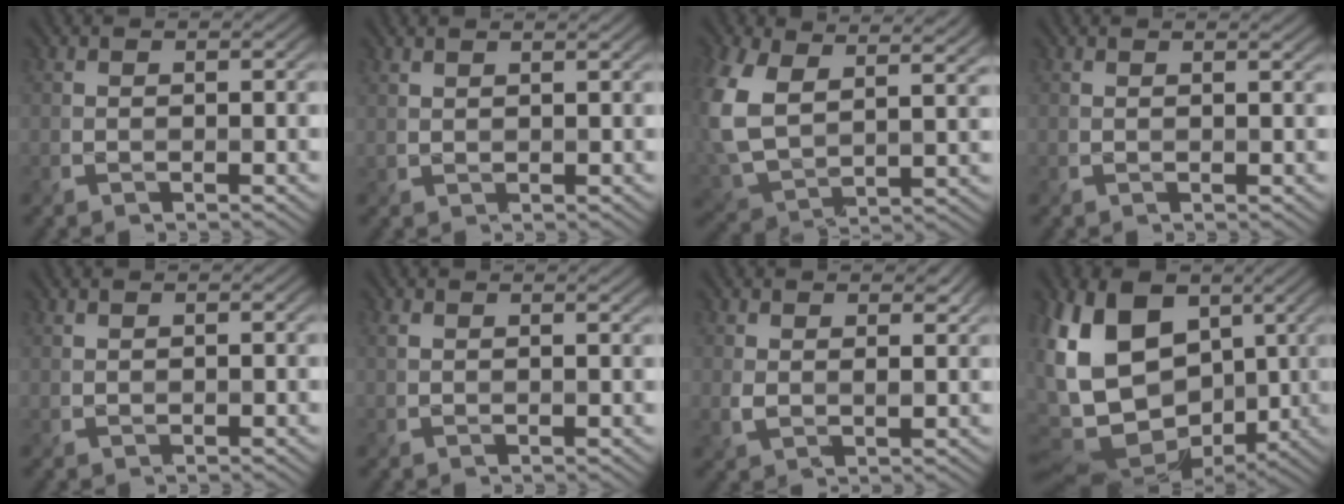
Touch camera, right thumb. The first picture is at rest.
{"total": 1.5, "force": [1.4, 0.1, 0.5], "torque": [-0.012, 0.000, 0.028]}
{"total": 13.3, "force": [5.4, 7.4, 9.7], "torque": [-0.248, -0.002, 0.106]}
{"total": 1.1, "force": [0.8, -0.1, 0.7], "torque": [-0.012, -0.006, 0.011]}
{"total": 0.7, "force": [0.7, 0.0, 0.0], "torque": [-0.009, 0.001, 0.019]}
{"total": 1.9, "force": [1.5, 0.3, 1.2], "torque": [-0.026, -0.002, 0.028]}
{"total": 2.5, "force": [1.6, 1.3, 1.4], "torque": [-0.033, -0.006, 0.032]}
{"total": 17.8, "force": [0.8, 12.3, 12.9], "torque": [-0.290, -0.016, 0.037]}